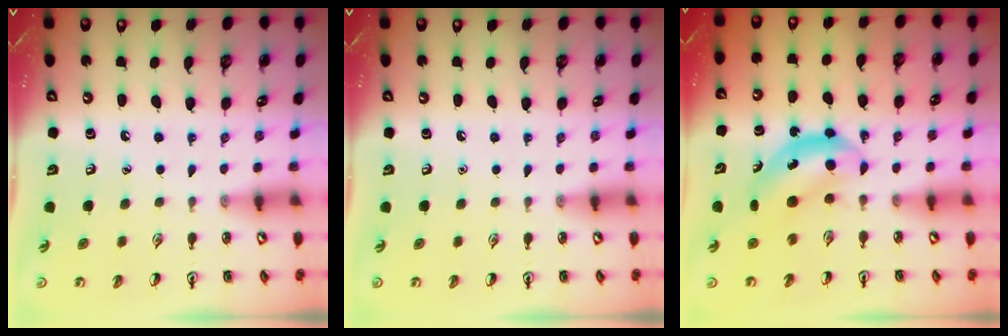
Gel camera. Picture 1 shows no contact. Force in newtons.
{"total": 0.0}
{"total": 4.6, "press": 4.6, "slide": 0.4}